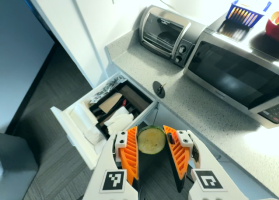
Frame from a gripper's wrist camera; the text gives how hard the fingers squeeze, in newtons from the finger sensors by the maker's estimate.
{"total": 10.6, "left": 11.1, "right": 10.1}